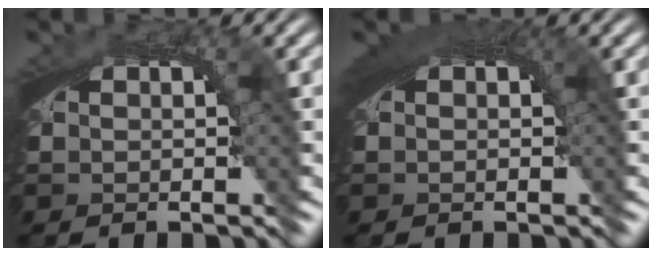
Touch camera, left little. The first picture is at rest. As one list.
[{"total": 2.4, "force": [1.0, 0.6, 2.1], "torque": [-0.023, 0.007, 0.013]}]